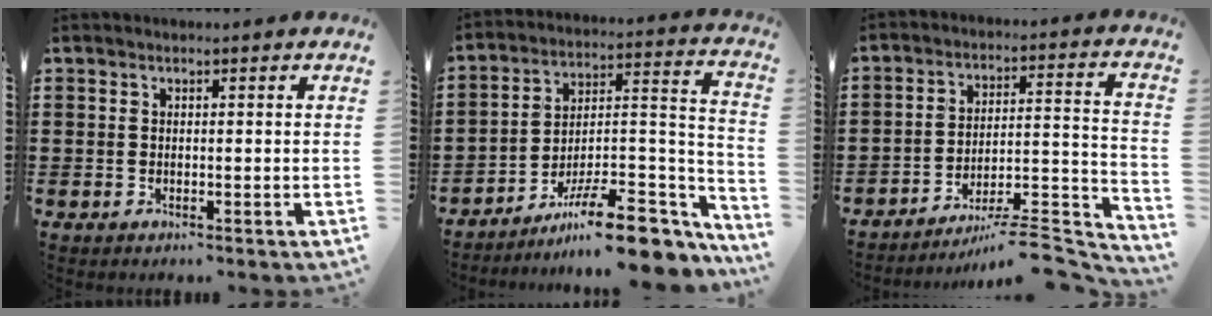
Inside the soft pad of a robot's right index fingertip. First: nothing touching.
{"total": 13.0, "force": [-9.3, 3.6, 8.3], "torque": [-0.117, 0.037, -0.160]}
{"total": 8.1, "force": [-7.0, 1.0, 4.0], "torque": [-0.054, 0.006, -0.135]}